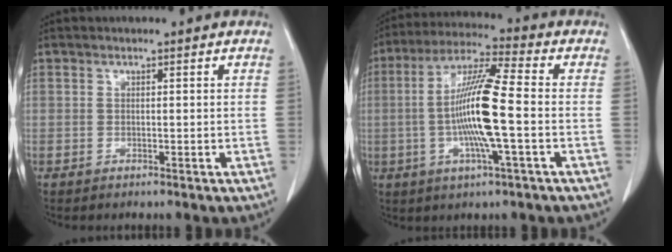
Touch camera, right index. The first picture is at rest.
{"total": 12.9, "force": [-1.4, 0.3, 12.8], "torque": [-0.245, 0.002, -0.033]}